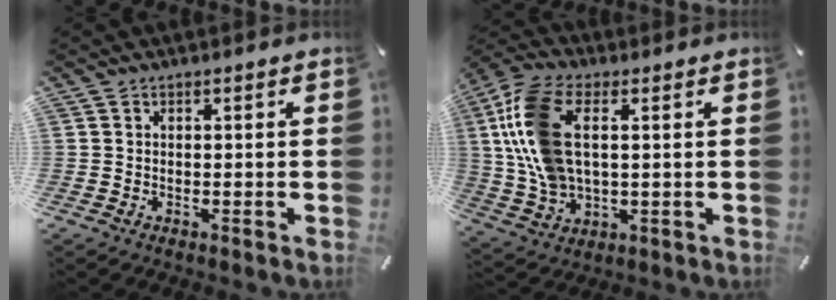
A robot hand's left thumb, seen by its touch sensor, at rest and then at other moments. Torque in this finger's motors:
{"motor_torque": [2.48, 2.52, 1.65, -1.12, 0.68]}